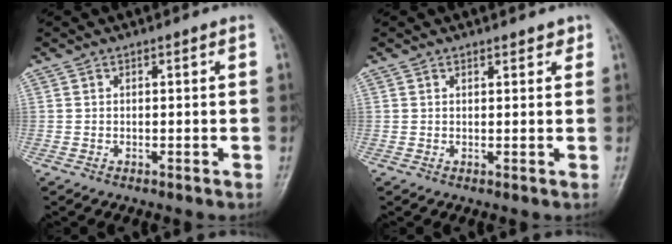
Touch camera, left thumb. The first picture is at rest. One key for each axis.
{"total": 1.6, "fx": 1.3, "fy": 0.7, "fz": 0.6, "tx": 0.002, "ty": -0.006, "tz": 0.013}